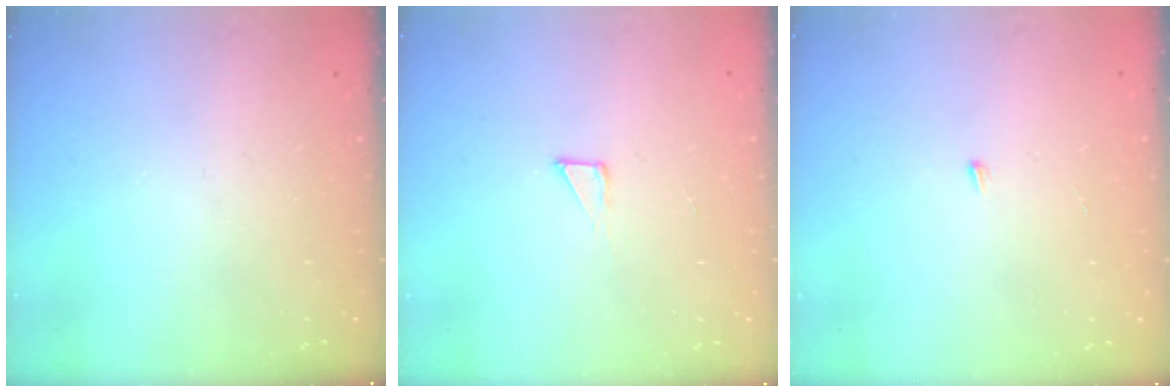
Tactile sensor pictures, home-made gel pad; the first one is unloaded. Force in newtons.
{"total": 3.3, "press": 3.3, "slide": 0.3}
{"total": 3.3, "press": 3.3, "slide": 0.2}